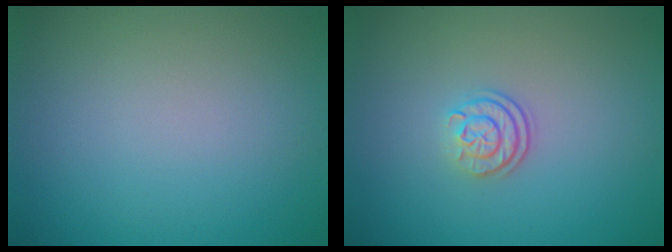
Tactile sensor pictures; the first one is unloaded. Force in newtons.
{"total": 2.4, "press": 1.8, "slide": 1.5}